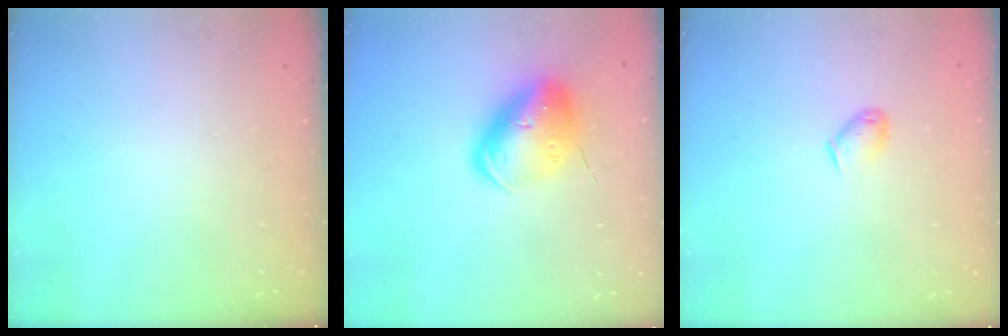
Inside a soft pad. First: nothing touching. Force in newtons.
{"total": 14.4, "press": 14.2, "slide": 2.6}
{"total": 4.3, "press": 4.2, "slide": 0.8}